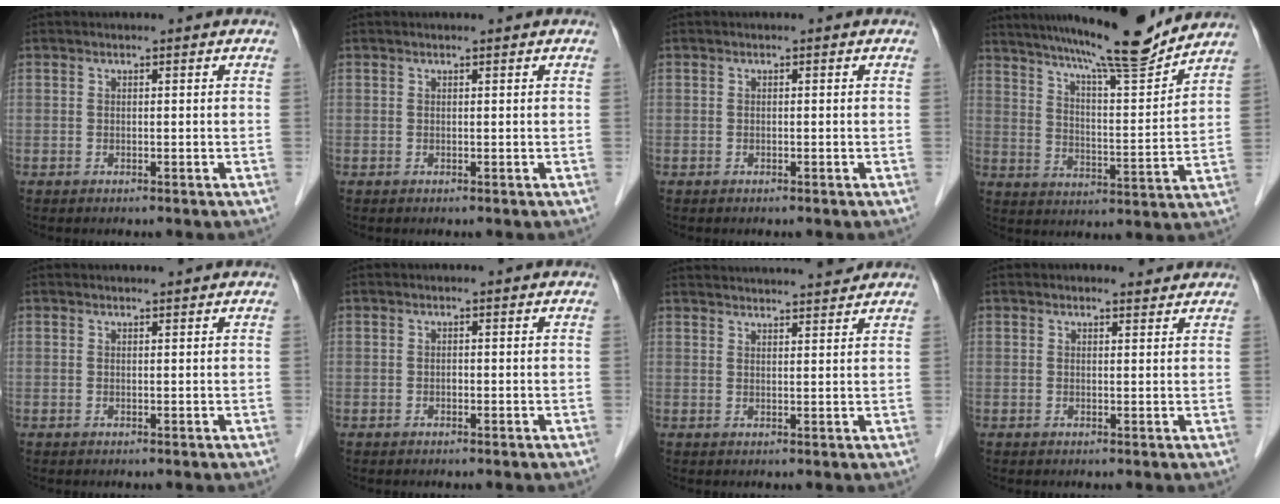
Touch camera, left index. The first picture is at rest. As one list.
[{"total": 0.6, "force": [0.5, -0.1, 0.2], "torque": [-0.009, 0.000, 0.011]}, {"total": 0.0}, {"total": 16.2, "force": [14.3, 0.2, 7.6], "torque": [-0.125, -0.004, 0.216]}, {"total": 1.0, "force": [1.0, -0.1, 0.1], "torque": [-0.005, 0.003, 0.019]}, {"total": 0.0}, {"total": 12.2, "force": [11.7, 0.2, 3.5], "torque": [-0.054, 0.018, 0.157]}, {"total": 1.9, "force": [1.8, 0.6, 0.3], "torque": [-0.012, 0.002, 0.023]}]